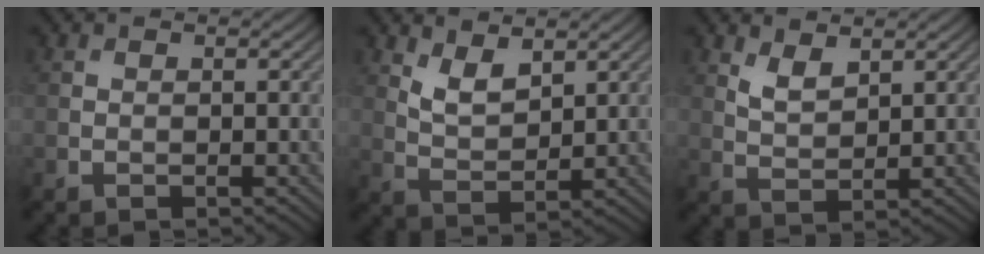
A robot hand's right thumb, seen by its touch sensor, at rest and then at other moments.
{"total": 4.1, "force": [2.6, 1.8, 2.6], "torque": [-0.061, -0.011, 0.056]}
{"total": 3.0, "force": [2.0, 1.3, 1.8], "torque": [-0.044, -0.008, 0.045]}